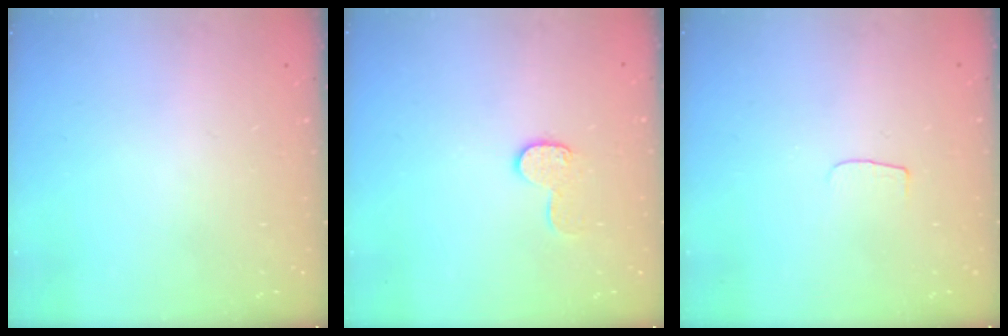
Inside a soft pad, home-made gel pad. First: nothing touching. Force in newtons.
{"total": 8.0, "press": 8.0, "slide": 0.2}
{"total": 3.0, "press": 3.0, "slide": 0.3}